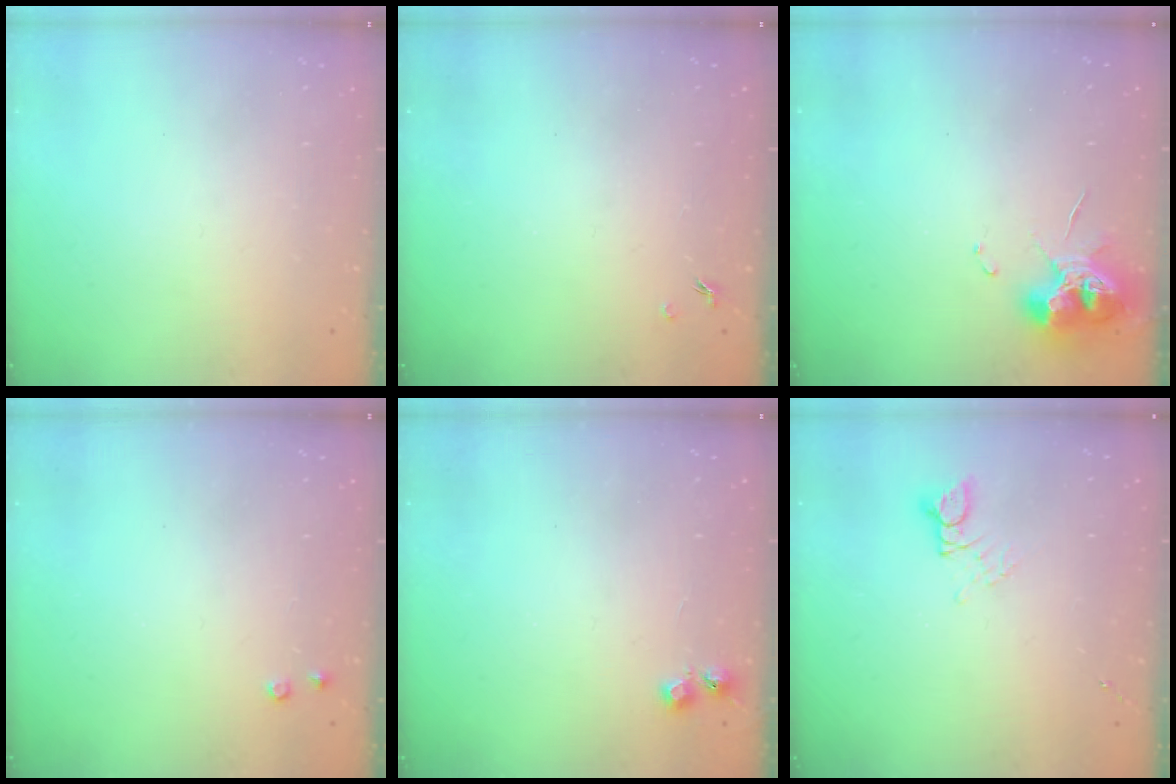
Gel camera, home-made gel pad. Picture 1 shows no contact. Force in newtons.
{"total": 1.3, "press": 1.3, "slide": 0.3}
{"total": 9.2, "press": 9.2, "slide": 0.9}
{"total": 2.8, "press": 2.8, "slide": 0.5}
{"total": 5.1, "press": 5.0, "slide": 0.6}
{"total": 2.7, "press": 2.7, "slide": 0.2}